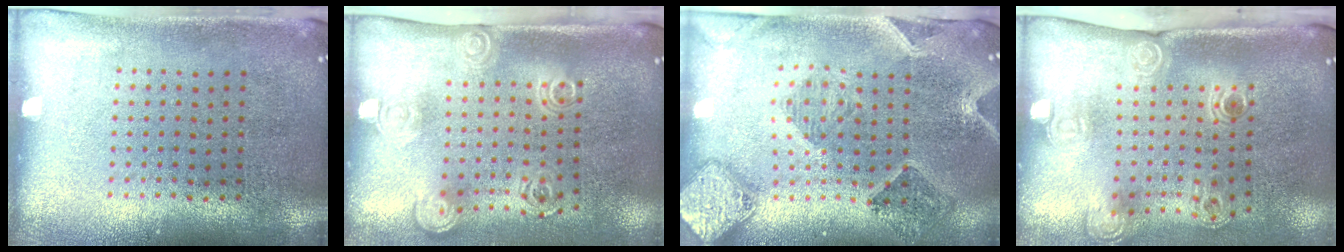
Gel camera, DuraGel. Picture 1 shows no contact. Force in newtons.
{"total": 2.0, "press": 1.4, "slide": 1.5}
{"total": 1.6, "press": 1.5, "slide": 0.3}
{"total": 2.3, "press": 1.6, "slide": 1.7}